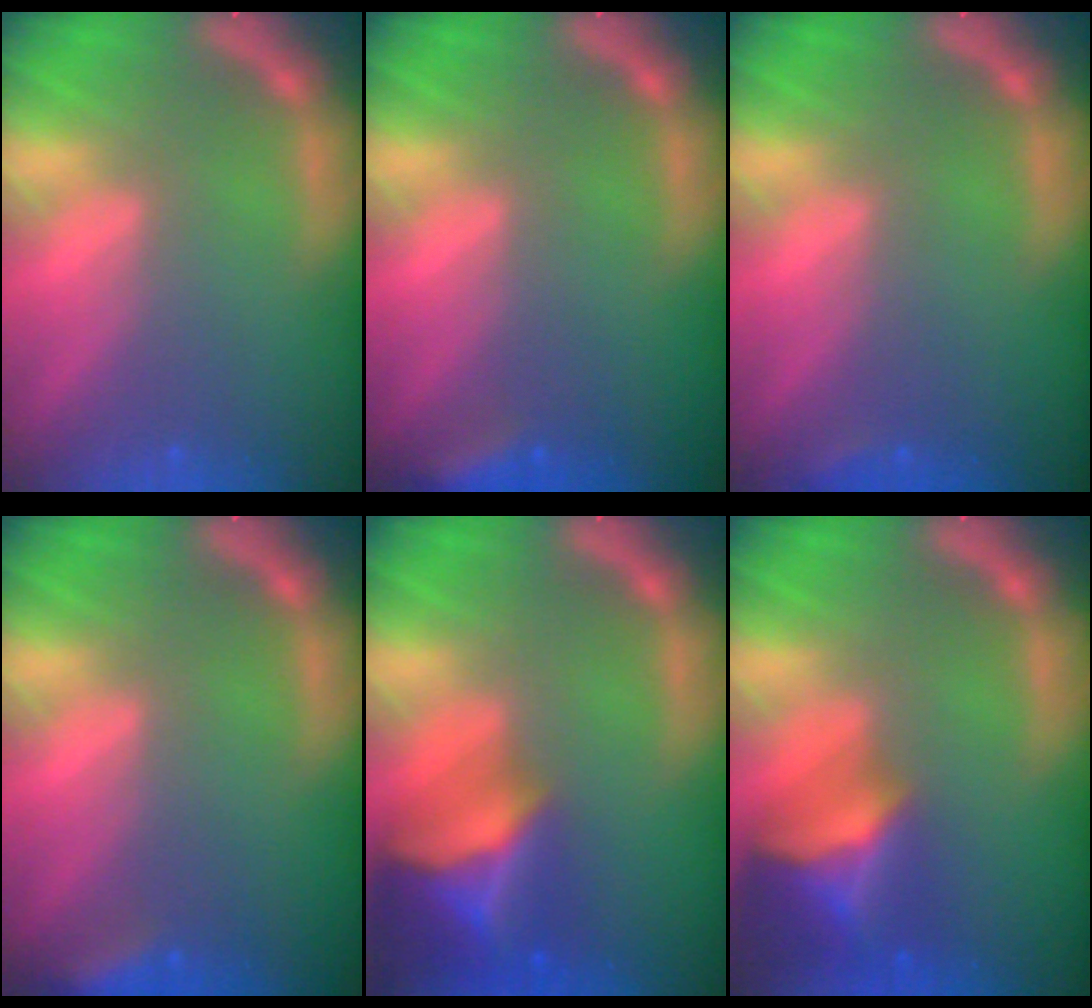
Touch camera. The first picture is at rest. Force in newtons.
{"total": 2.9}
{"total": 0.9}
{"total": 2.9}
{"total": 9.4}
{"total": 8.0}